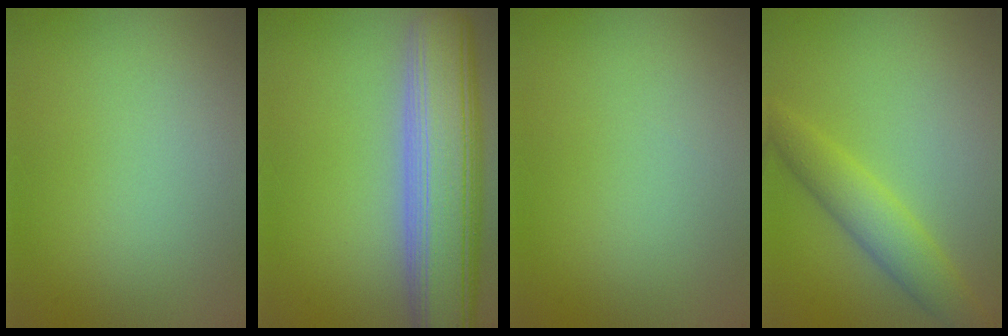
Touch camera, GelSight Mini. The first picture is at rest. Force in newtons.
{"total": 9.9, "press": 9.8, "slide": 1.1}
{"total": 0.0}
{"total": 3.5, "press": 3.5, "slide": 0.0}